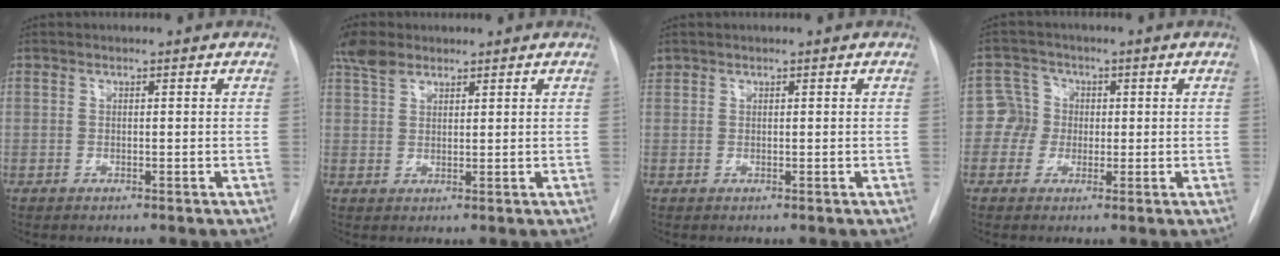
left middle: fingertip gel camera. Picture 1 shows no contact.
{"total": 4.1, "force": [3.1, 2.1, 1.6], "torque": [-0.039, 0.016, 0.063]}
{"total": 0.7, "force": [0.6, 0.4, 0.0], "torque": [-0.003, 0.017, 0.014]}
{"total": 3.9, "force": [-0.2, 3.8, 0.3], "torque": [0.003, 0.016, -0.007]}